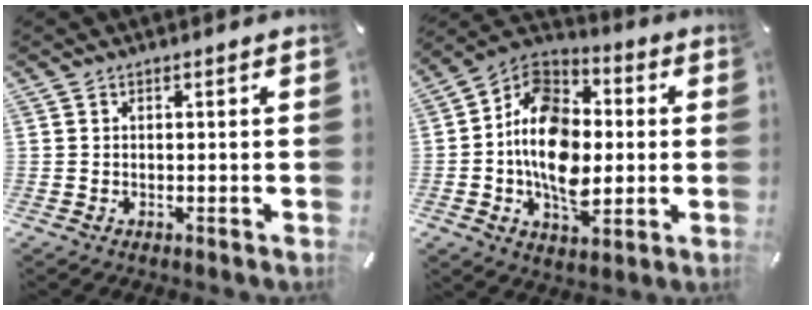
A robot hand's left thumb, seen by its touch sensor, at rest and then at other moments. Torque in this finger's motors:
{"motor_torque": [2.44, 2.57, 1.20, -0.79, 0.38]}